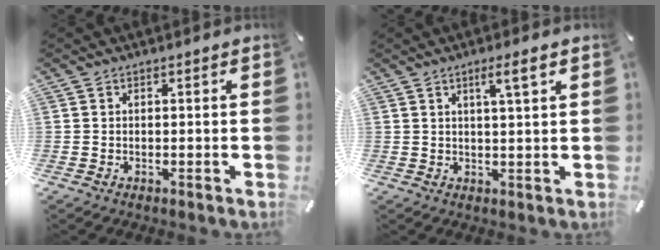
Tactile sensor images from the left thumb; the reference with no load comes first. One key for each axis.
{"total": 4.7, "fx": 2.3, "fy": 0.2, "fz": 4.1, "tx": -0.077, "ty": -0.003, "tz": 0.034}